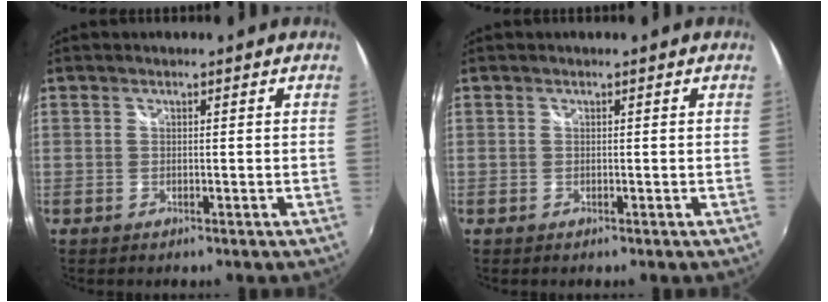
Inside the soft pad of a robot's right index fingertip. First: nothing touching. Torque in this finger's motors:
{"motor_torque": [-0.01, -0.01, 0.00, 0.01]}